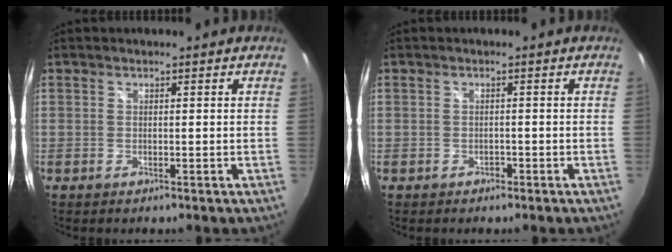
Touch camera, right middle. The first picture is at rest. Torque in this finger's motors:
{"motor_torque": [-0.84, 0.23, 0.00, -0.01]}